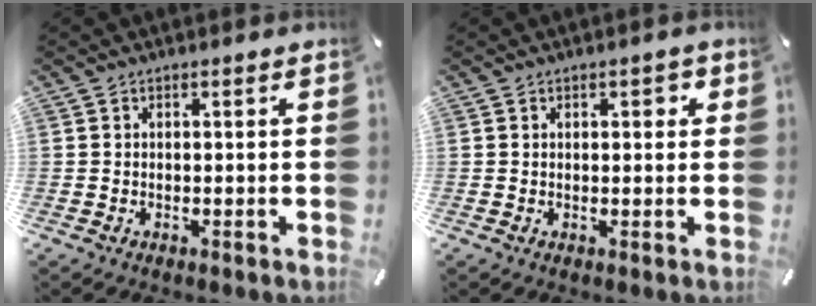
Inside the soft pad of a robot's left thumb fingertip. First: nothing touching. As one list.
[{"total": 1.8, "force": [0.7, 1.0, 1.3], "torque": [-0.018, 0.003, 0.009]}]